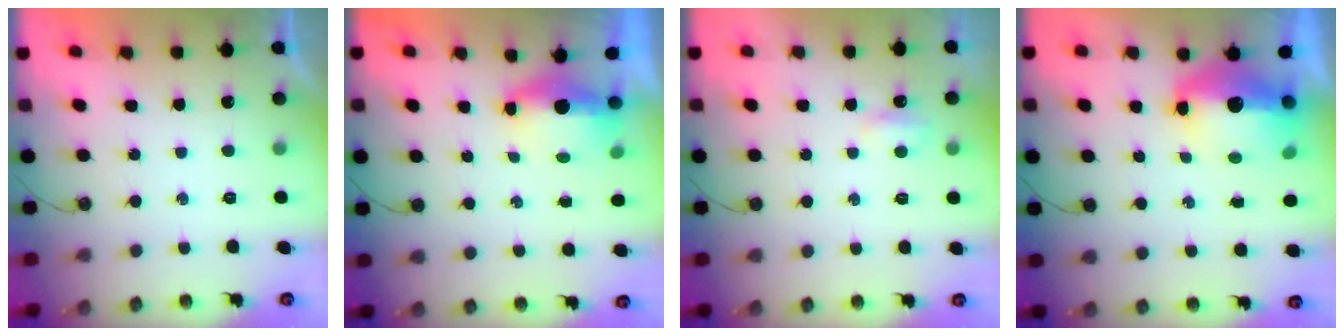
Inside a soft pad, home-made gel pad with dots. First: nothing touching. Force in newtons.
{"total": 5.3, "press": 5.1, "slide": 1.2}
{"total": 2.9, "press": 2.9, "slide": 0.6}
{"total": 13.5, "press": 13.4, "slide": 1.6}